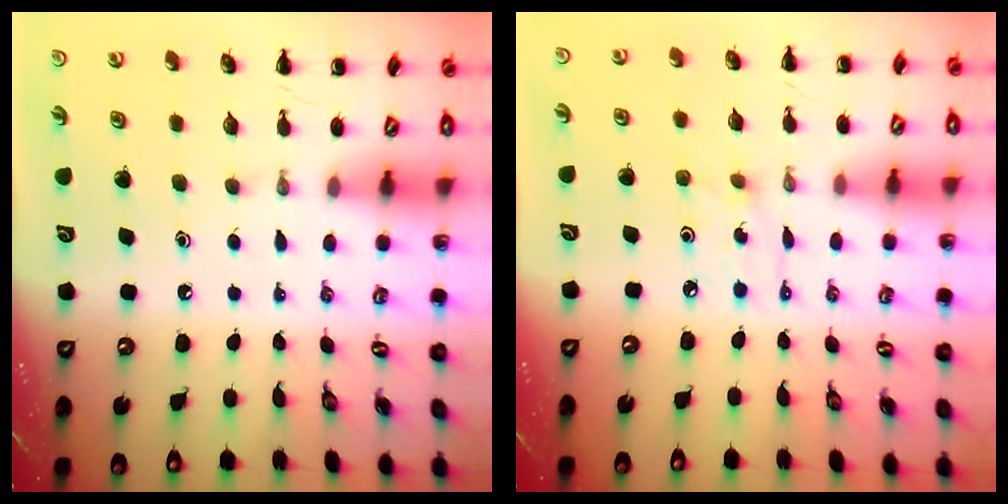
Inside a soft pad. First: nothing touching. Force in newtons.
{"total": 3.3, "press": 3.1, "slide": 1.0}